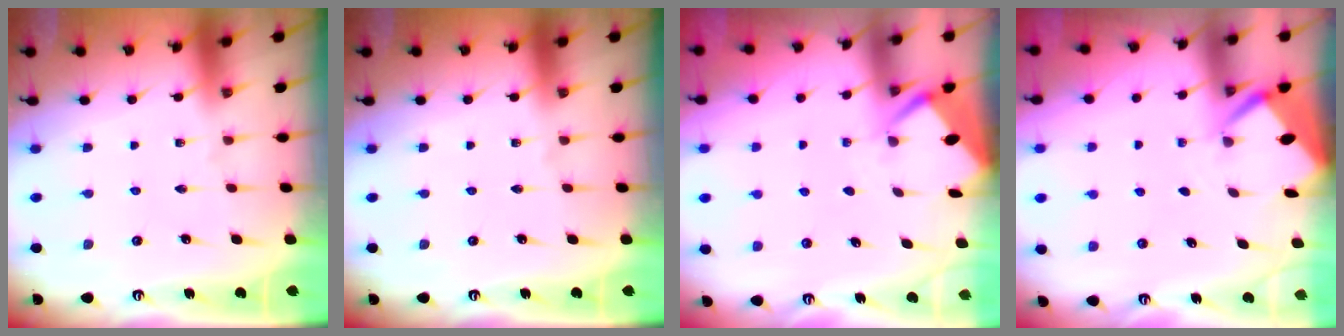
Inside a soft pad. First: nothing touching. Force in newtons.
{"total": 0.0}
{"total": 2.8, "press": 2.8, "slide": 0.3}
{"total": 2.6, "press": 2.6, "slide": 0.3}